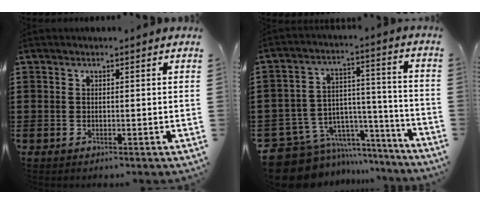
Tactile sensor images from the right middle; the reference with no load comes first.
{"total": 9.7, "force": [-8.1, 5.2, 1.7], "torque": [-0.053, 0.019, -0.150]}